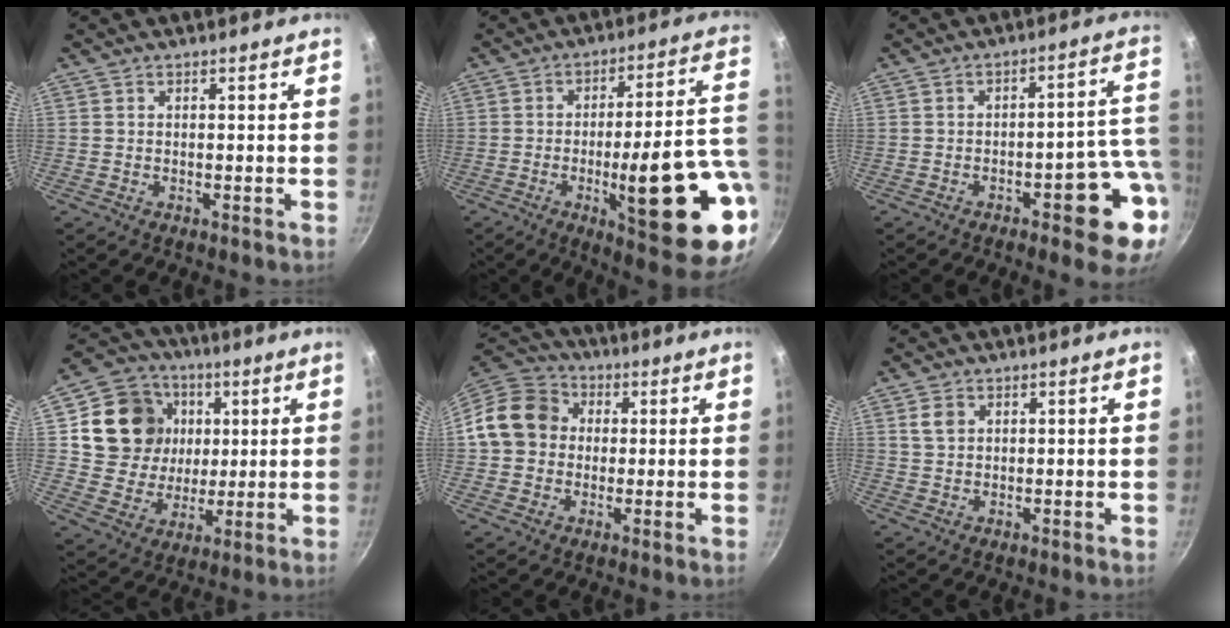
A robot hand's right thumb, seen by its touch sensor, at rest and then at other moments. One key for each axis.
{"total": 22.7, "fx": -4.6, "fy": 5.2, "fz": 21.6, "tx": -0.275, "ty": 0.008, "tz": -0.053}
{"total": 12.2, "fx": -3.6, "fy": 4.1, "fz": 10.9, "tx": -0.087, "ty": 0.031, "tz": -0.046}
{"total": 16.9, "fx": 3.9, "fy": 14.7, "fz": 7.2, "tx": -0.109, "ty": 0.002, "tz": 0.072}
{"total": 12.8, "fx": 1.3, "fy": 11.2, "fz": 6.2, "tx": -0.086, "ty": 0.028, "tz": 0.004}
{"total": 2.8, "fx": 1.1, "fy": 2.1, "fz": 1.6, "tx": -0.019, "ty": 0.001, "tz": 0.022}